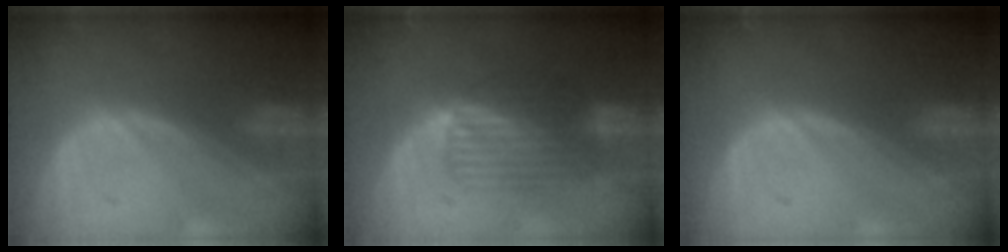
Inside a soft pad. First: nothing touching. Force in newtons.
{"total": 6.3, "press": 6.2, "slide": 1.1}
{"total": 0.0}